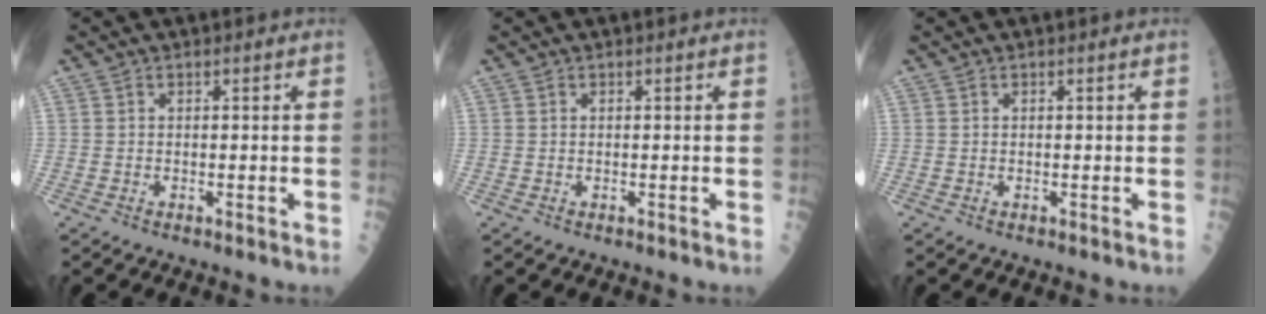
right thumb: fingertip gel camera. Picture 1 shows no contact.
{"total": 0.0}
{"total": 0.0}